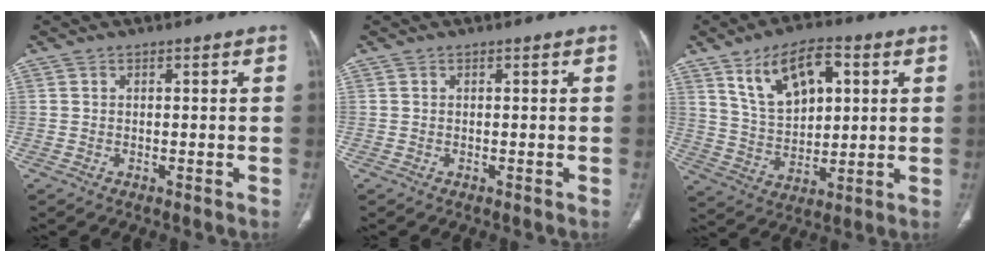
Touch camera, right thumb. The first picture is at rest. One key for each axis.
{"total": 0.0}
{"total": 13.5, "fx": 5.6, "fy": 7.4, "fz": 9.8, "tx": -0.142, "ty": -0.013, "tz": 0.108}